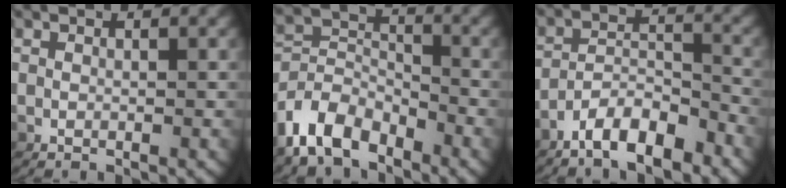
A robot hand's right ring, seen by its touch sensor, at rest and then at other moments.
{"total": 6.4, "force": [-3.8, 4.5, 2.6], "torque": [-0.057, -0.027, -0.063]}
{"total": 6.1, "force": [-4.5, 2.8, 3.2], "torque": [-0.050, -0.009, -0.077]}